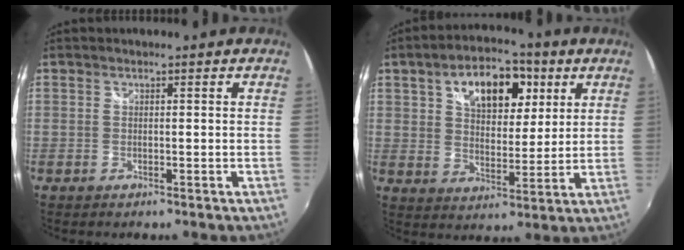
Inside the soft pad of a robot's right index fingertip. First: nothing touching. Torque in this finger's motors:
{"motor_torque": [0.47, 0.30, 0.64, 0.13]}